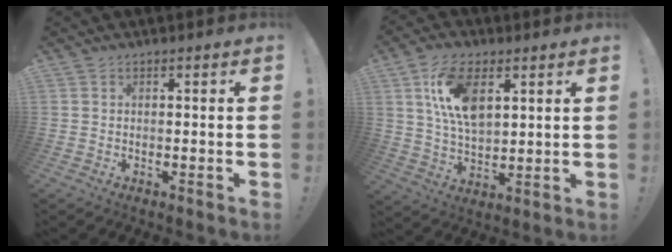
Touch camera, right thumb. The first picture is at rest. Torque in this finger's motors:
{"motor_torque": [2.05, 2.96, 0.91, -0.58, 0.31]}